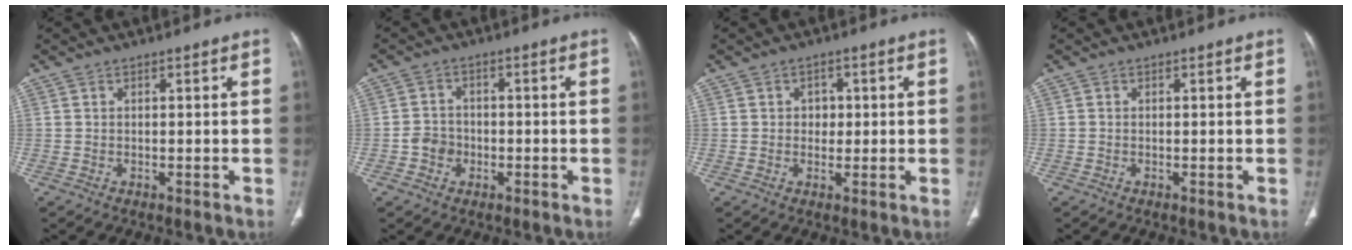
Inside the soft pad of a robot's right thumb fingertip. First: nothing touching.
{"total": 3.9, "force": [-1.3, 3.4, 1.5], "torque": [-0.009, 0.013, -0.026]}
{"total": 2.8, "force": [0.3, 2.4, 1.5], "torque": [-0.001, 0.004, 0.003]}
{"total": 0.0}